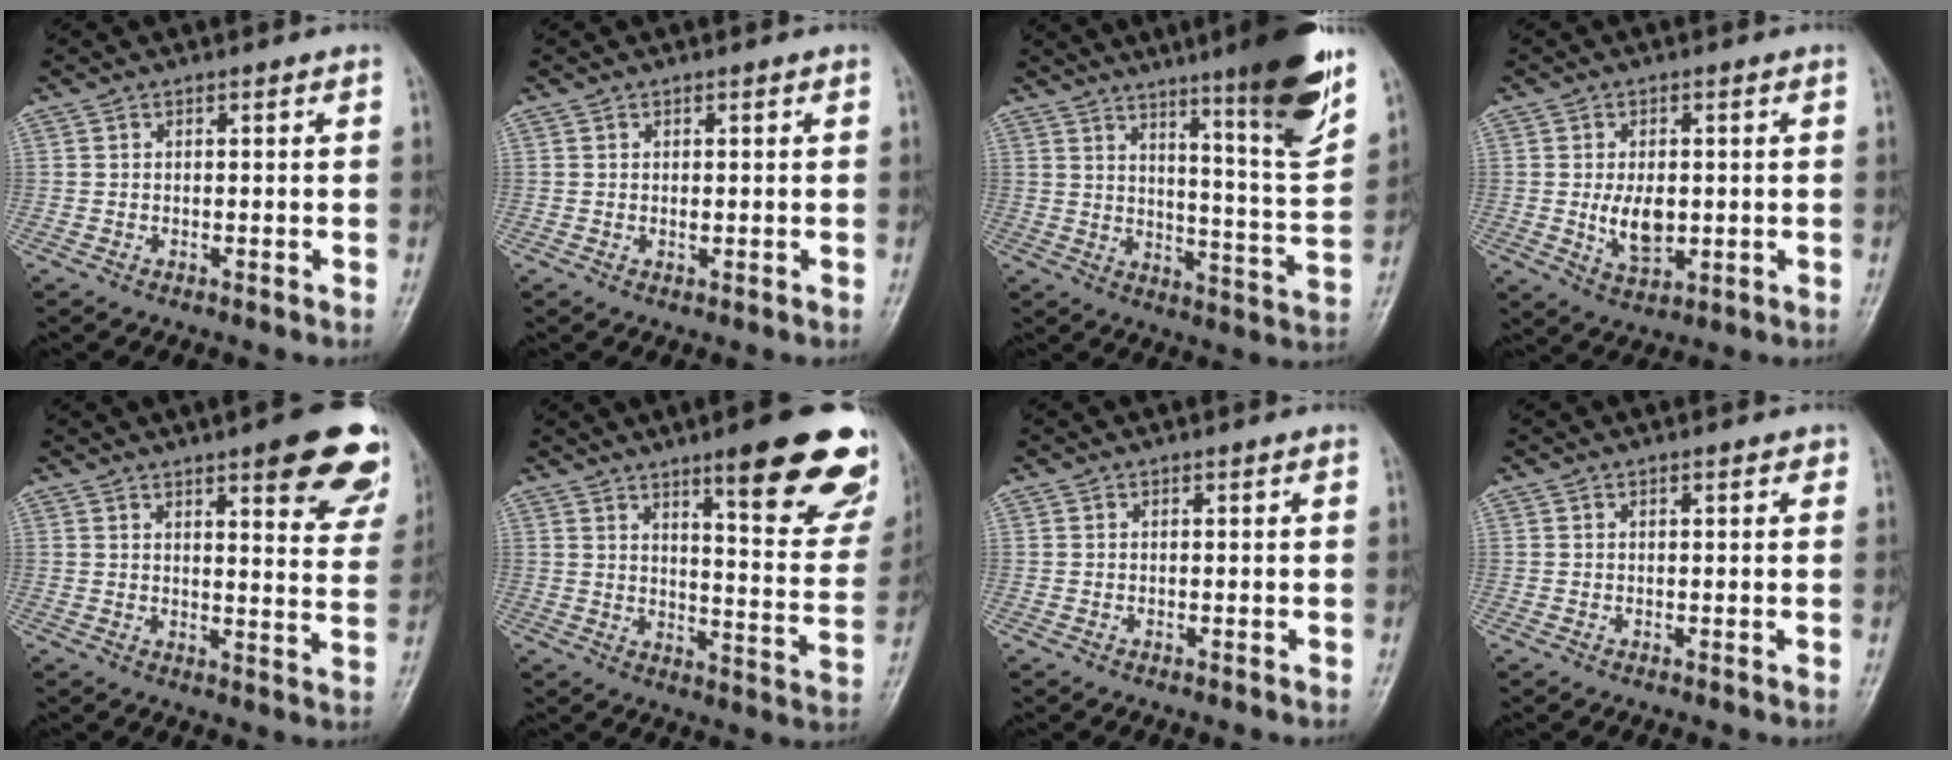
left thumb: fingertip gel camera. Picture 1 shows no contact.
{"total": 0.9, "force": [0.1, 0.4, 0.7], "torque": [-0.011, -0.002, 0.004]}
{"total": 17.9, "force": [11.1, 1.3, 14.0], "torque": [-0.180, -0.063, 0.161]}
{"total": 6.8, "force": [-0.2, 4.0, 5.5], "torque": [-0.084, -0.011, 0.005]}
{"total": 16.7, "force": [9.9, 4.4, 12.7], "torque": [-0.120, -0.044, 0.113]}
{"total": 22.5, "force": [13.8, 4.7, 17.1], "torque": [-0.184, -0.070, 0.183]}
{"total": 0.0}
{"total": 1.3, "force": [0.7, 0.6, 0.9], "torque": [-0.008, 0.000, 0.006]}